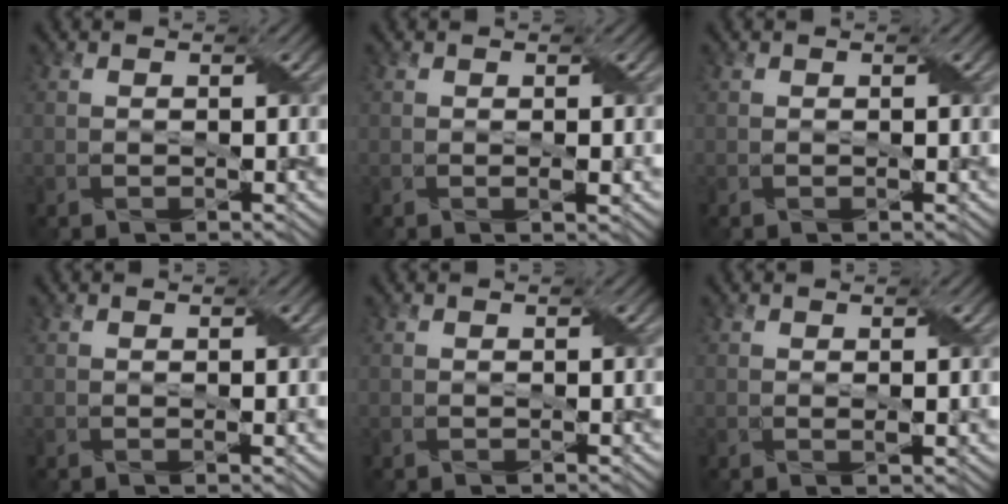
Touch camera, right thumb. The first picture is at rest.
{"total": 0.8, "force": [0.0, 0.1, 0.8], "torque": [-0.014, -0.001, 0.000]}
{"total": 0.0}
{"total": 0.5, "force": [0.1, 0.0, 0.5], "torque": [-0.008, -0.001, 0.000]}
{"total": 0.0}
{"total": 0.8, "force": [0.2, 0.1, 0.8], "torque": [-0.016, 0.000, 0.003]}